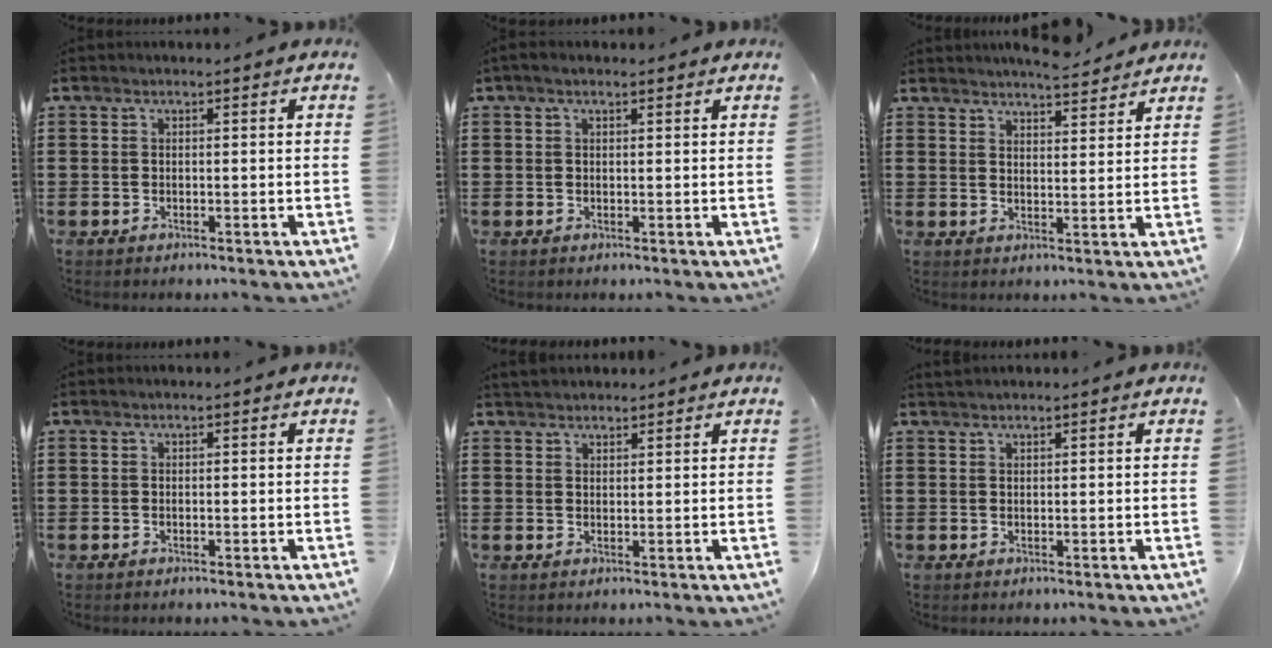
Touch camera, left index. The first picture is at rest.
{"total": 1.2, "force": [0.5, 0.4, 1.0], "torque": [-0.020, 0.004, 0.009]}
{"total": 4.5, "force": [4.4, 0.2, 1.0], "torque": [-0.023, -0.016, 0.079]}
{"total": 0.0}
{"total": 1.8, "force": [1.8, 0.5, 0.0], "torque": [-0.005, 0.004, 0.036]}
{"total": 0.9, "force": [0.8, 0.1, 0.3], "torque": [-0.006, 0.002, 0.016]}